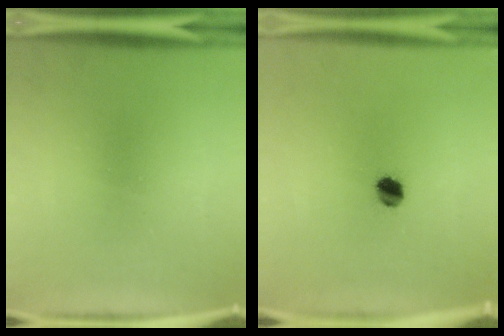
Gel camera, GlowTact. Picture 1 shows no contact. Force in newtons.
{"total": 3.9}